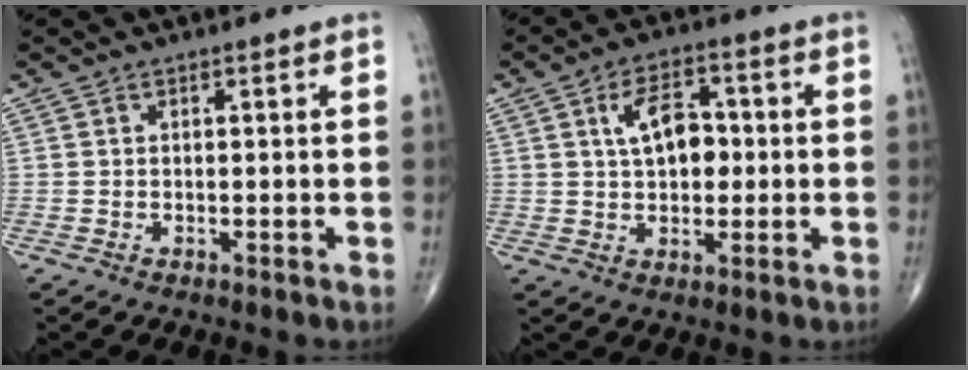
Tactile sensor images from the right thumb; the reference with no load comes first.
{"total": 8.8, "force": [1.2, 5.2, 6.9], "torque": [-0.097, 0.010, 0.017]}